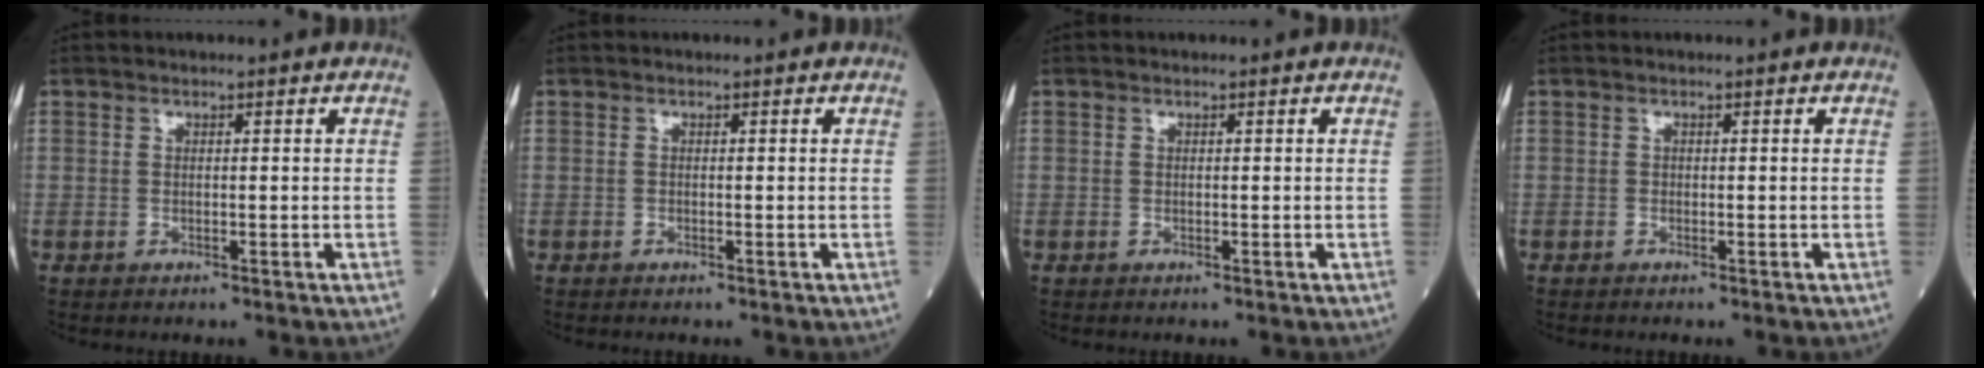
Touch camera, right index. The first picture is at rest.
{"total": 0.0}
{"total": 0.0}
{"total": 0.0}